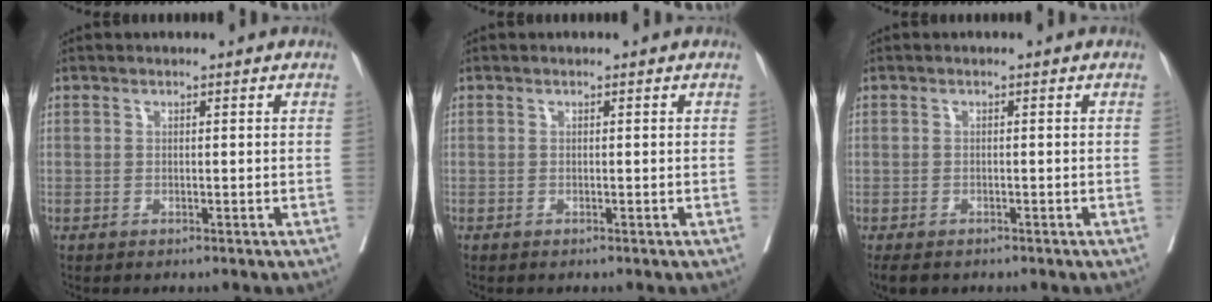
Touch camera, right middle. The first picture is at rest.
{"total": 0.0}
{"total": 3.3, "force": [-2.6, 1.4, 1.4], "torque": [-0.023, -0.008, -0.036]}